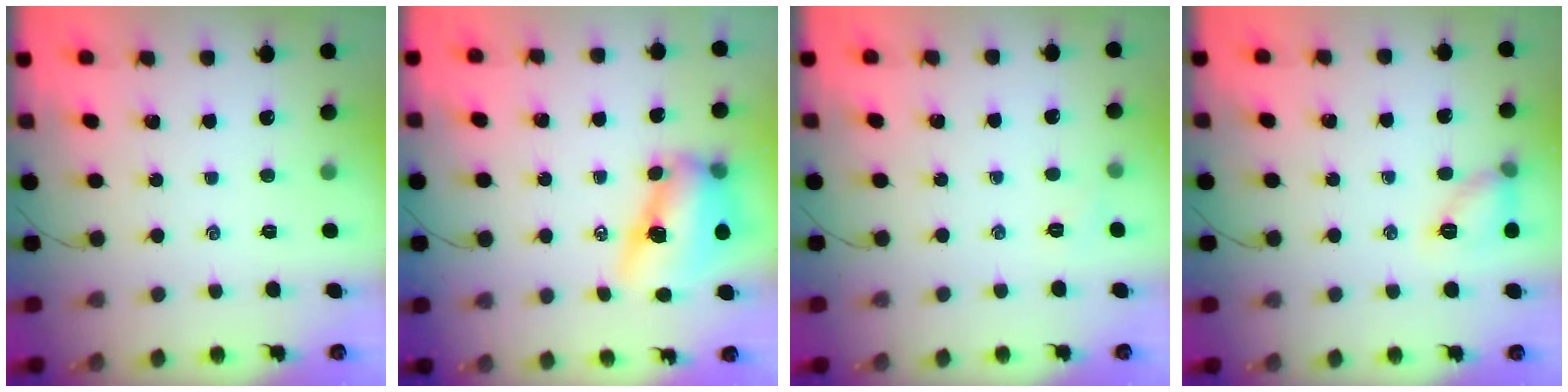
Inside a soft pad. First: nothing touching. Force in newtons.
{"total": 12.4, "press": 12.1, "slide": 2.6}
{"total": 3.5, "press": 3.4, "slide": 0.9}
{"total": 8.6, "press": 8.5, "slide": 0.2}